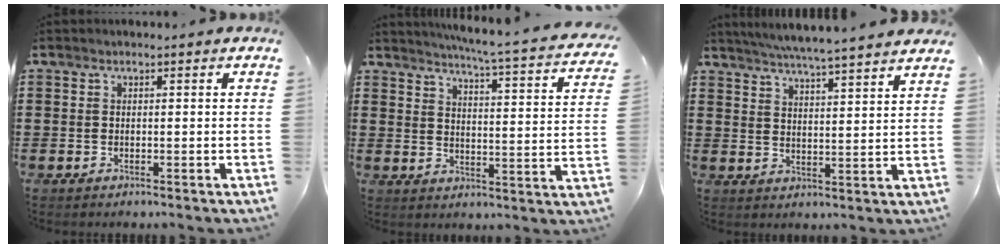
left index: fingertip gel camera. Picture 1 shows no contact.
{"total": 4.9, "force": [4.3, -0.7, 2.2], "torque": [-0.056, -0.044, 0.064]}
{"total": 5.1, "force": [4.8, -1.0, 1.4], "torque": [-0.045, -0.031, 0.082]}